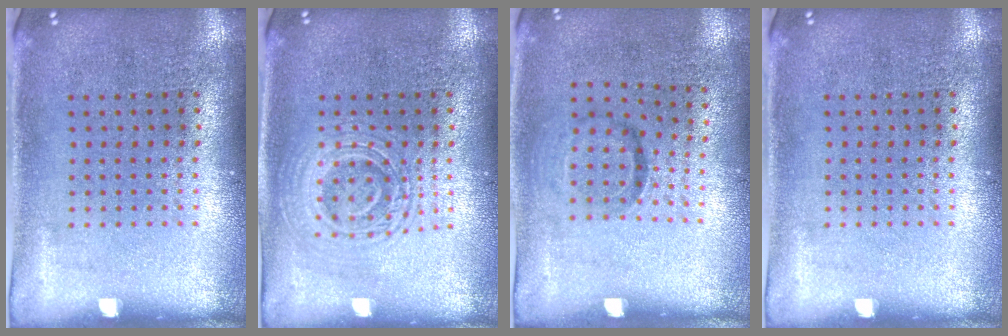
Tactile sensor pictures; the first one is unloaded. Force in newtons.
{"total": 3.0, "press": 2.9, "slide": 0.5}
{"total": 1.0, "press": 0.6, "slide": 0.8}
{"total": 0.0}